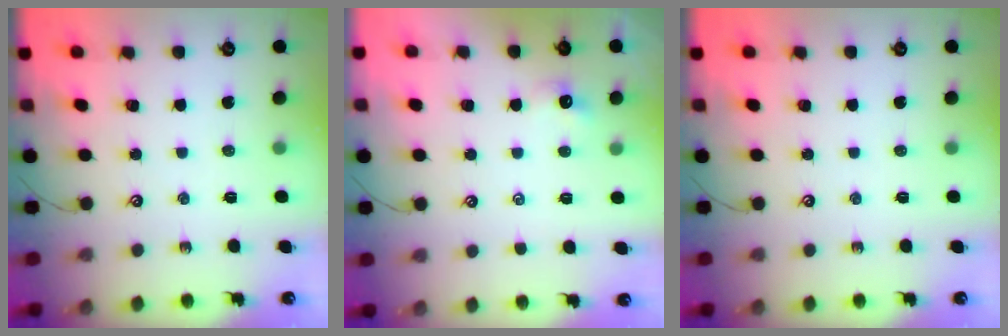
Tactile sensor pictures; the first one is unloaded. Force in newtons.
{"total": 0.7, "press": 0.3, "slide": 0.6}
{"total": 0.0}